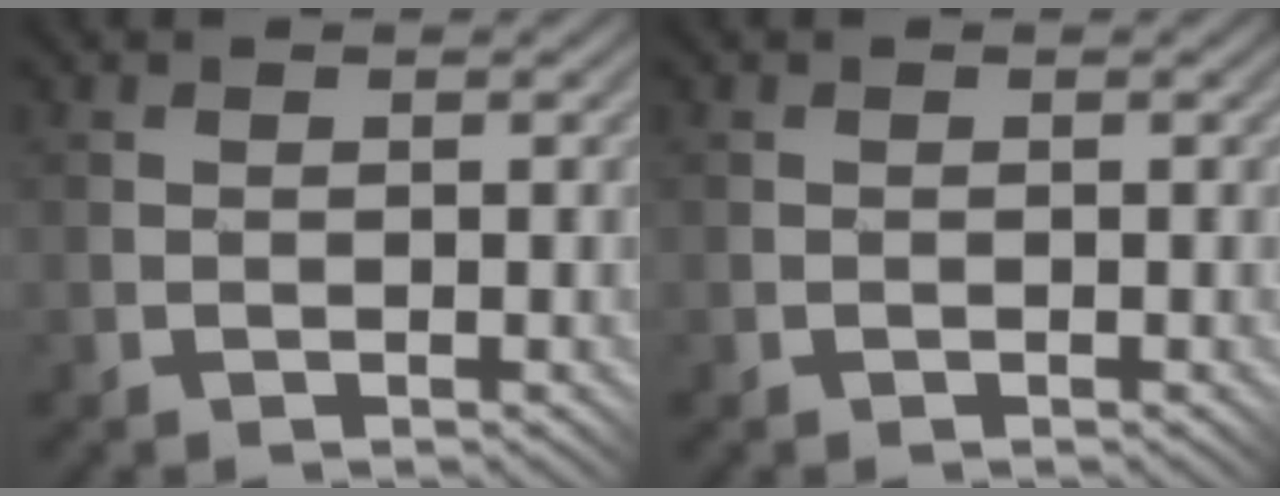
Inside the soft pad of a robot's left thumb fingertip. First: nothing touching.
{"total": 0.0}